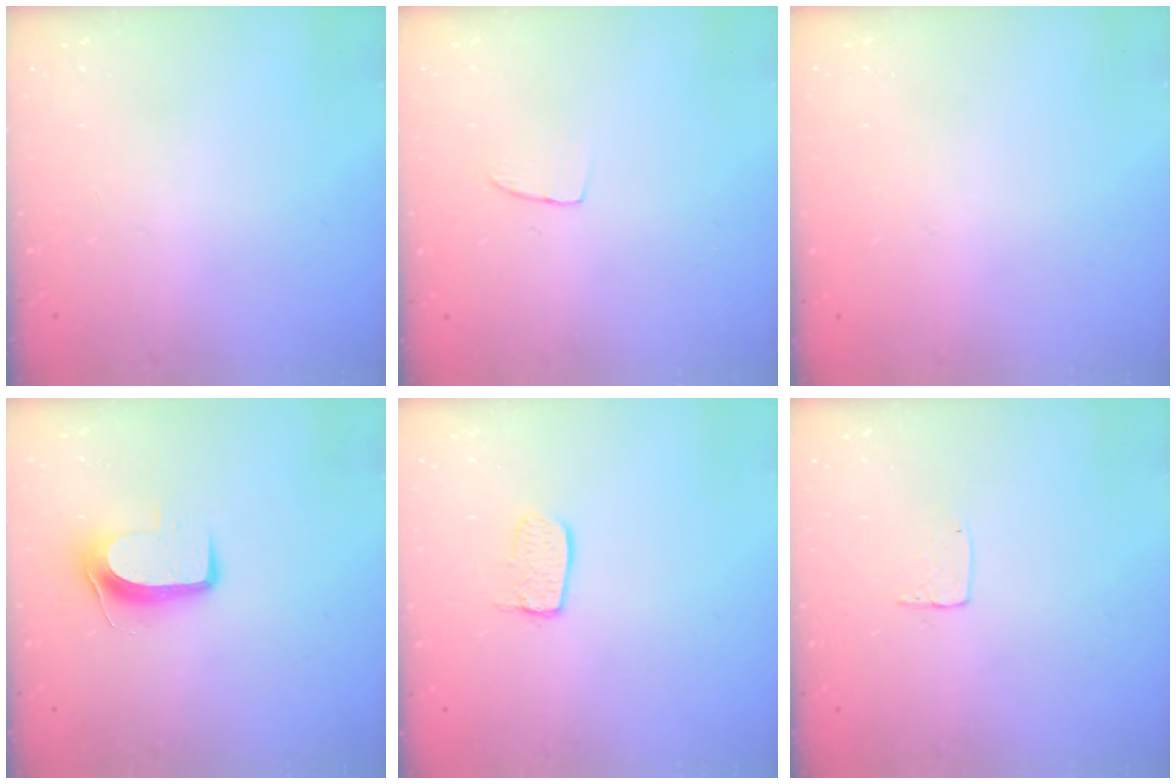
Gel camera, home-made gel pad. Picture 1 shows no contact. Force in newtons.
{"total": 3.3, "press": 3.3, "slide": 0.2}
{"total": 0.0}
{"total": 9.1, "press": 9.0, "slide": 1.1}
{"total": 7.0, "press": 7.0, "slide": 0.5}
{"total": 3.6, "press": 3.6, "slide": 0.2}